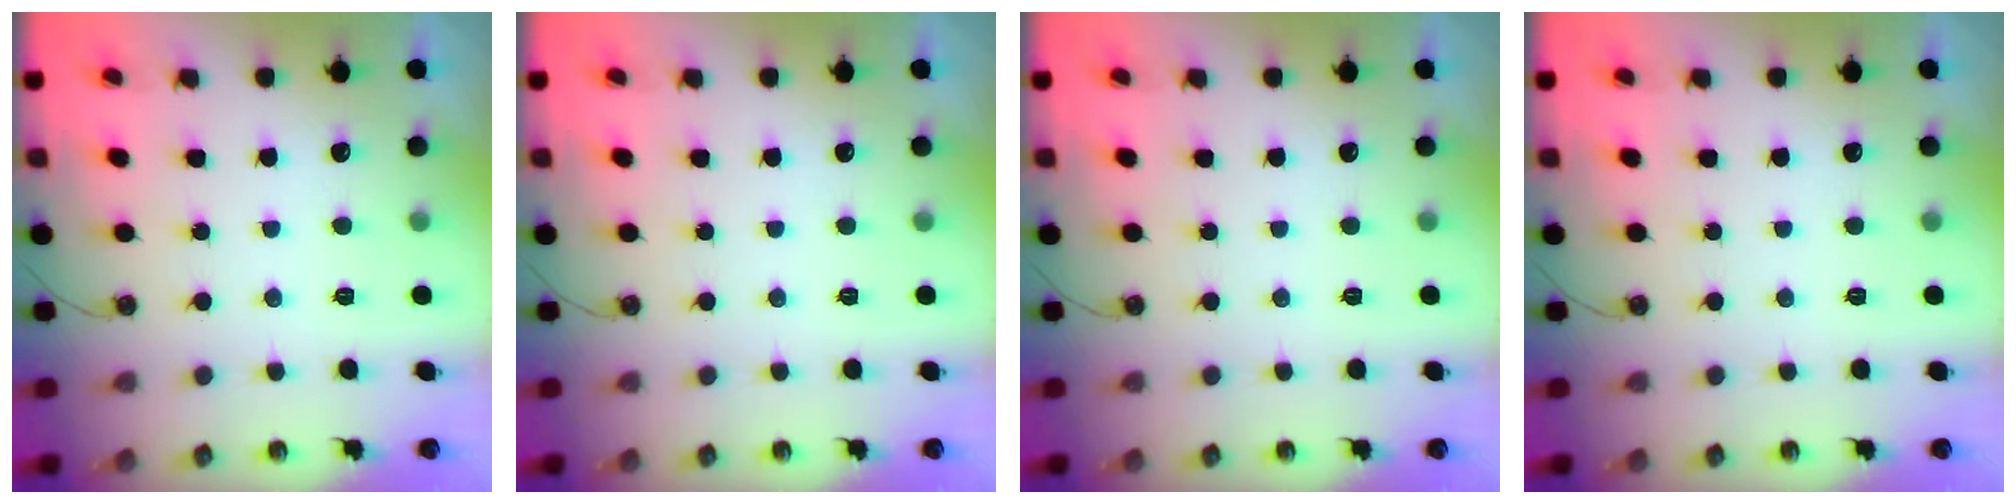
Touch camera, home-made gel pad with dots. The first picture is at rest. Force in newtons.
{"total": 0.0}
{"total": 0.0}
{"total": 0.0}